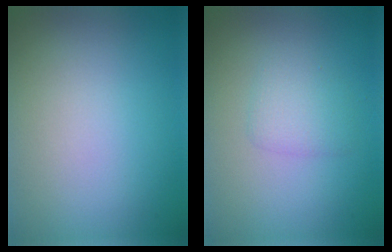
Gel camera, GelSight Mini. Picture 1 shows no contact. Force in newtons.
{"total": 1.9, "press": 1.9, "slide": 0.0}